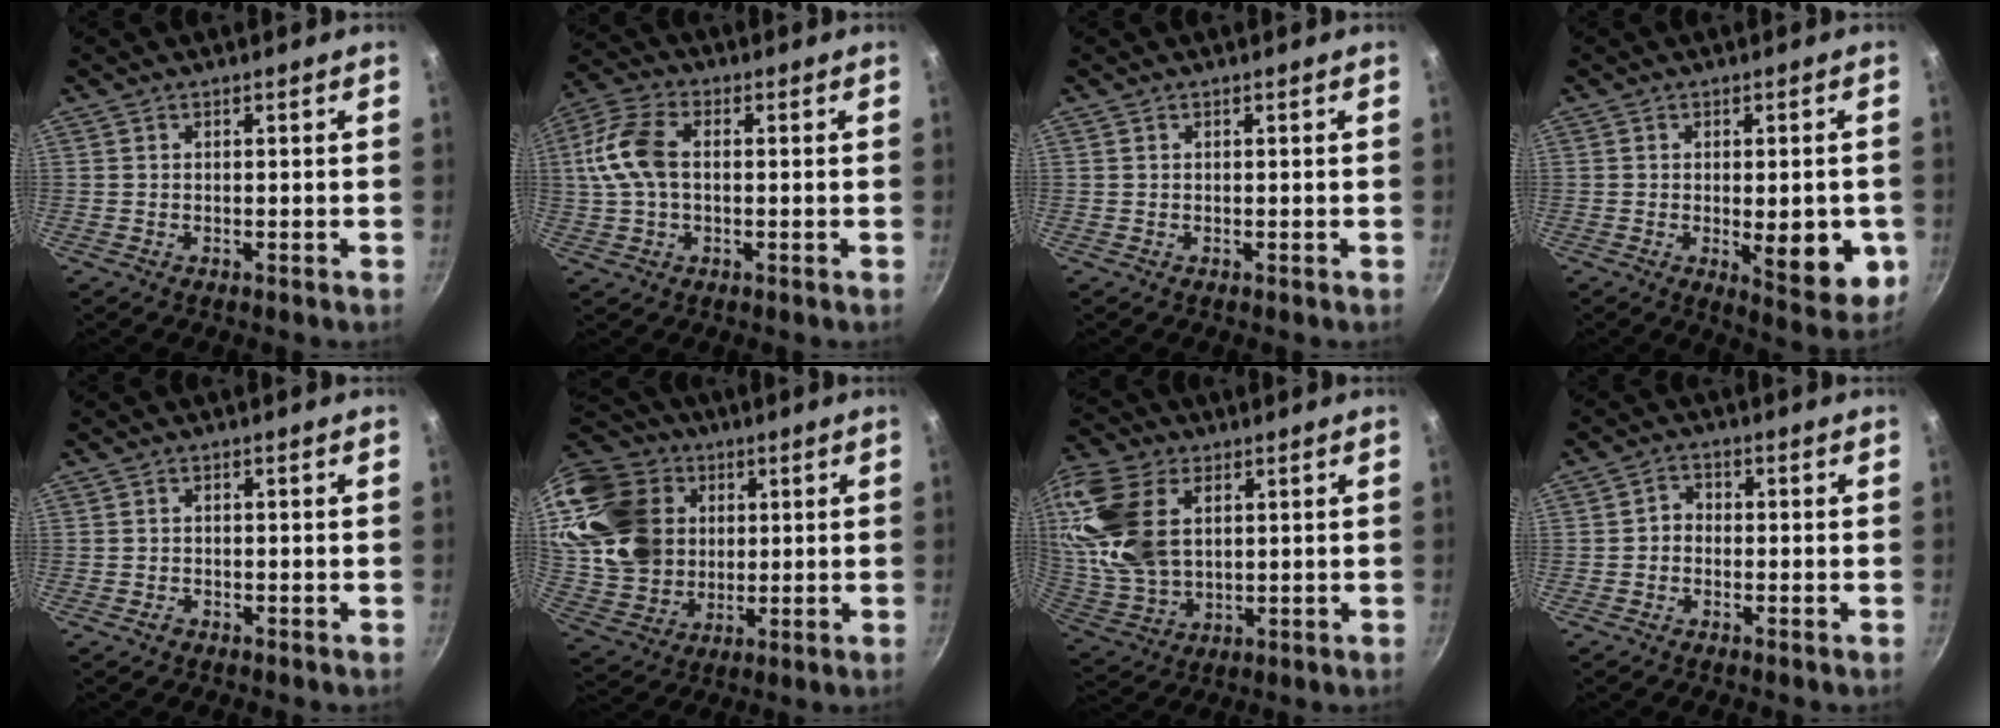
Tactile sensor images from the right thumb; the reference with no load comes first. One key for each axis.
{"total": 10.5, "fx": 0.6, "fy": 6.3, "fz": 8.3, "tx": -0.175, "ty": 0.024, "tz": 0.000}
{"total": 0.0}
{"total": 11.9, "fx": -2.3, "fy": 4.5, "fz": 10.8, "tx": -0.113, "ty": -0.012, "tz": -0.023}
{"total": 1.0, "fx": -0.8, "fy": 0.6, "fz": 0.3, "tx": -0.006, "ty": 0.006, "tz": -0.014}
{"total": 21.3, "fx": 6.3, "fy": 17.0, "fz": 11.1, "tx": -0.191, "ty": -0.002, "tz": 0.134}
{"total": 19.2, "fx": 5.4, "fy": 12.2, "fz": 13.7, "tx": -0.282, "ty": -0.016, "tz": 0.111}
{"total": 2.4, "fx": -0.8, "fy": 2.0, "fz": 1.1, "tx": -0.010, "ty": 0.015, "tz": -0.021}